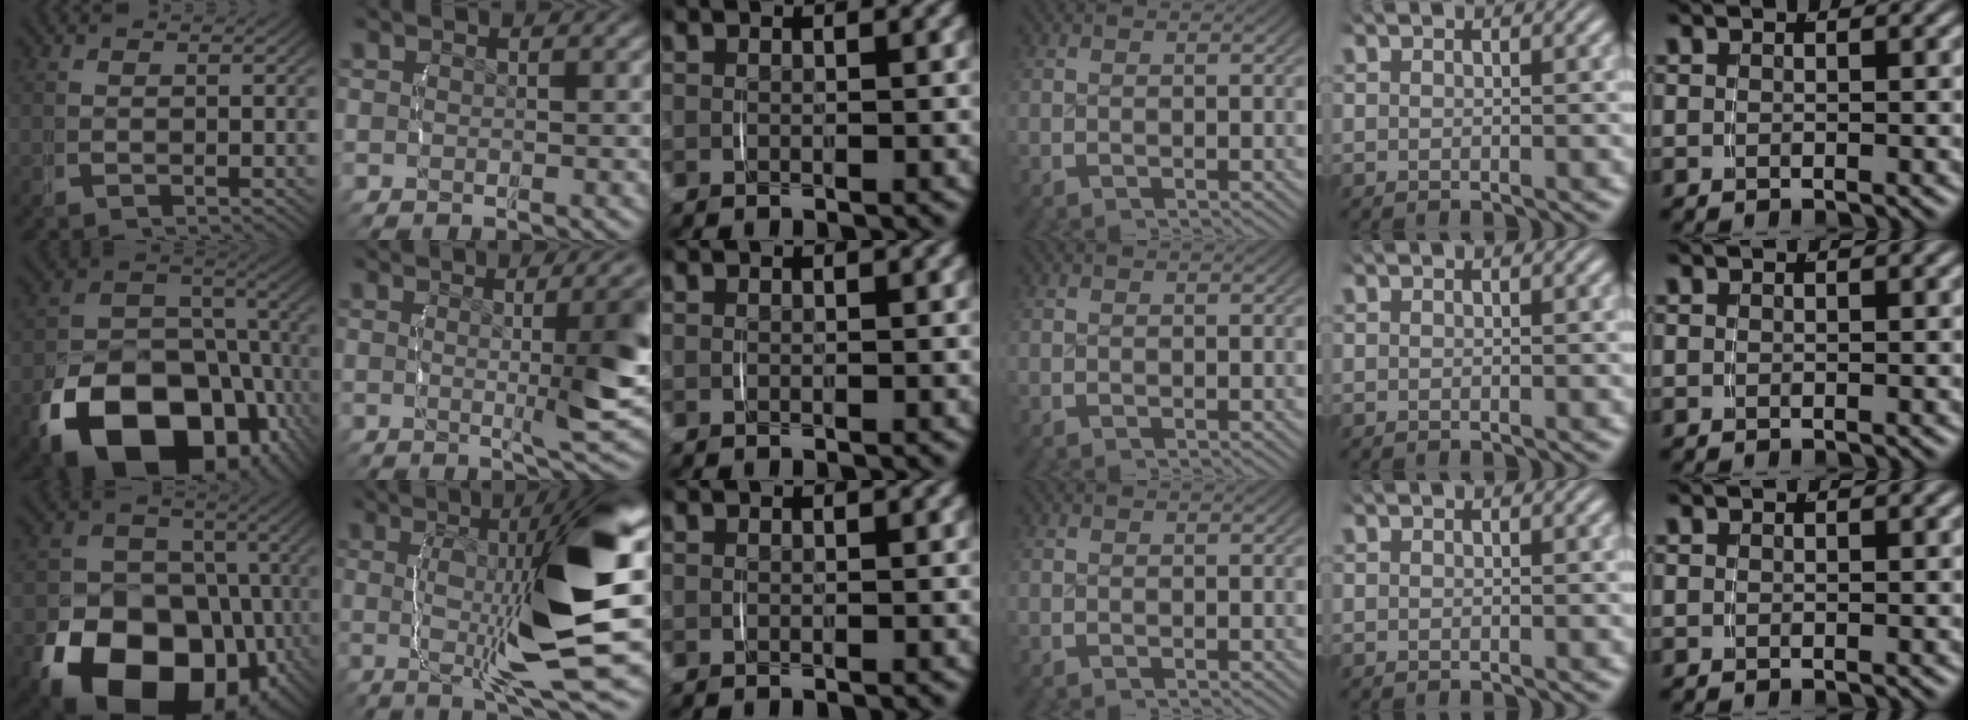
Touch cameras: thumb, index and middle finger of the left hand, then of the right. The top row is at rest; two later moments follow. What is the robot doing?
{"motion": "lift_and_place", "object": "jar lid"}